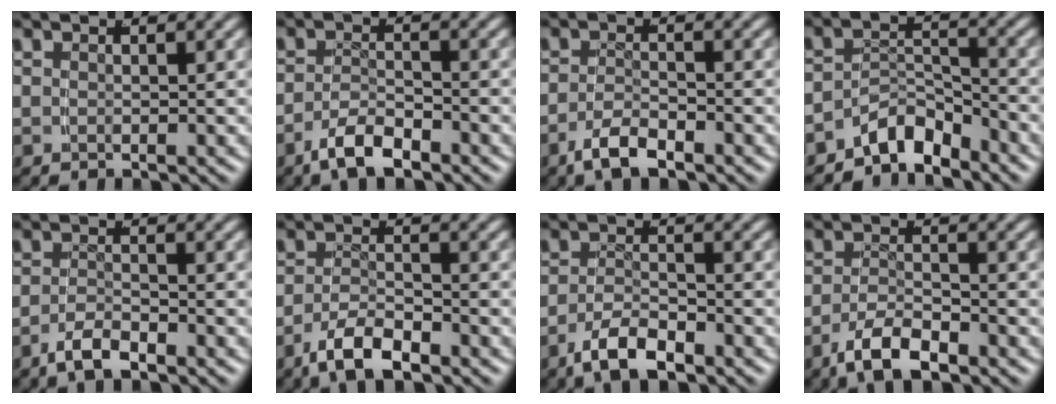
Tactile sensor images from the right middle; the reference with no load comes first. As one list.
[{"total": 3.2, "force": [-2.6, 0.7, 1.8], "torque": [-0.034, -0.003, -0.044]}, {"total": 2.8, "force": [-2.2, 0.5, 1.7], "torque": [-0.034, -0.004, -0.038]}, {"total": 4.7, "force": [-3.9, 1.7, 1.9], "torque": [-0.018, -0.003, -0.068]}, {"total": 2.5, "force": [-2.1, 0.3, 1.3], "torque": [-0.026, -0.001, -0.038]}, {"total": 3.7, "force": [-2.7, 1.1, 2.4], "torque": [-0.045, -0.006, -0.043]}, {"total": 3.6, "force": [-2.6, 1.0, 2.2], "torque": [-0.042, -0.005, -0.043]}, {"total": 3.8, "force": [-2.7, 1.2, 2.5], "torque": [-0.047, -0.007, -0.042]}]